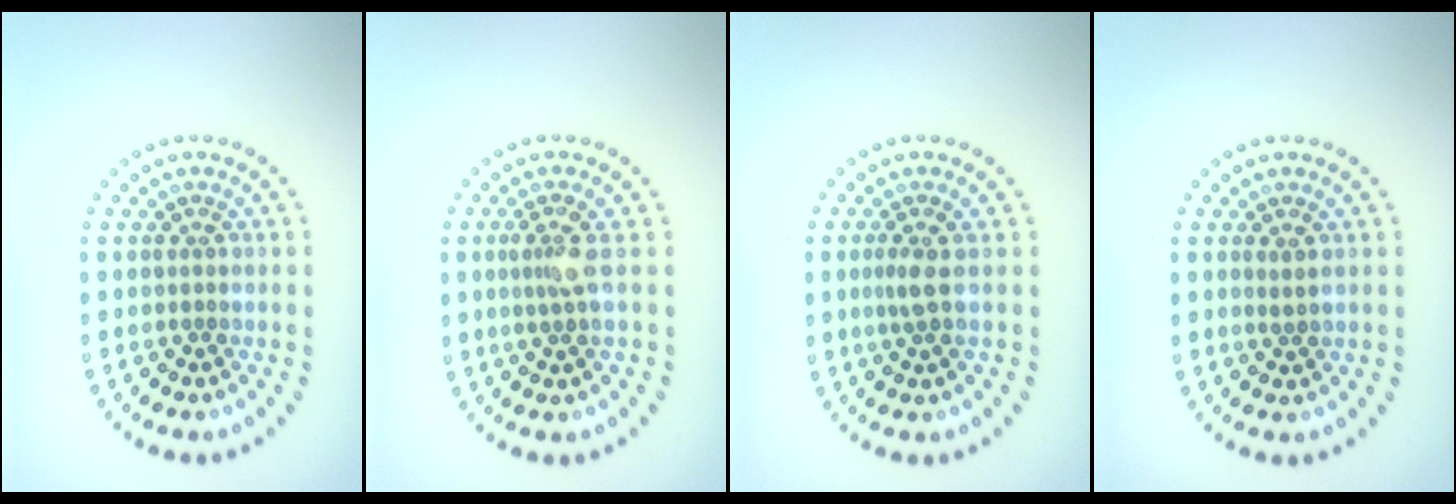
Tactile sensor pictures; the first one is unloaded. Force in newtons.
{"total": 2.0, "press": 1.4, "slide": 1.4}
{"total": 1.8, "press": 1.3, "slide": 1.2}
{"total": 0.6, "press": 0.3, "slide": 0.6}